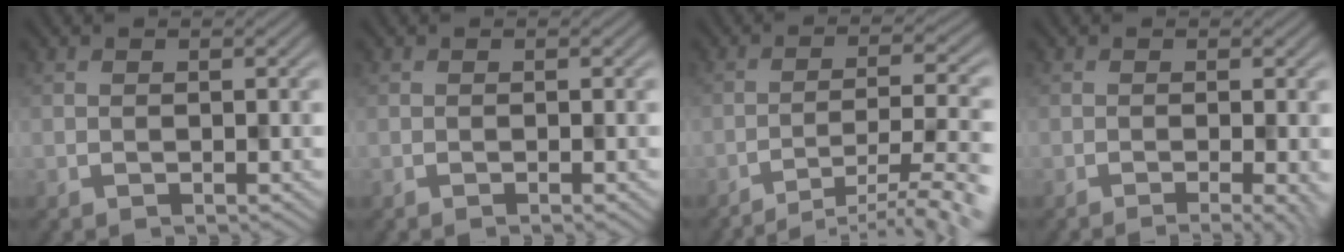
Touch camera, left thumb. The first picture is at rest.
{"total": 1.2, "force": [-0.3, 0.2, 1.1], "torque": [-0.008, 0.002, -0.007]}
{"total": 11.2, "force": [-8.9, 2.0, 6.5], "torque": [-0.082, 0.008, -0.112]}
{"total": 3.4, "force": [-1.3, 0.8, 3.0], "torque": [-0.029, 0.001, -0.014]}